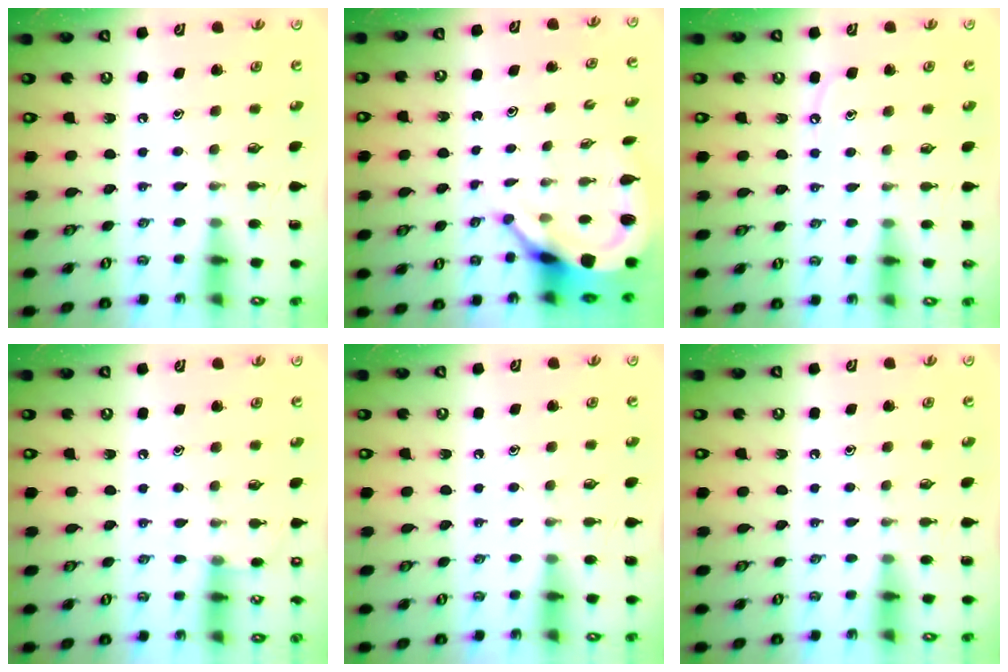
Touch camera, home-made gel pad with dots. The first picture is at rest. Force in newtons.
{"total": 6.7, "press": 6.7, "slide": 0.9}
{"total": 4.5, "press": 4.4, "slide": 0.6}
{"total": 4.3, "press": 4.2, "slide": 0.4}
{"total": 0.0}
{"total": 0.0}